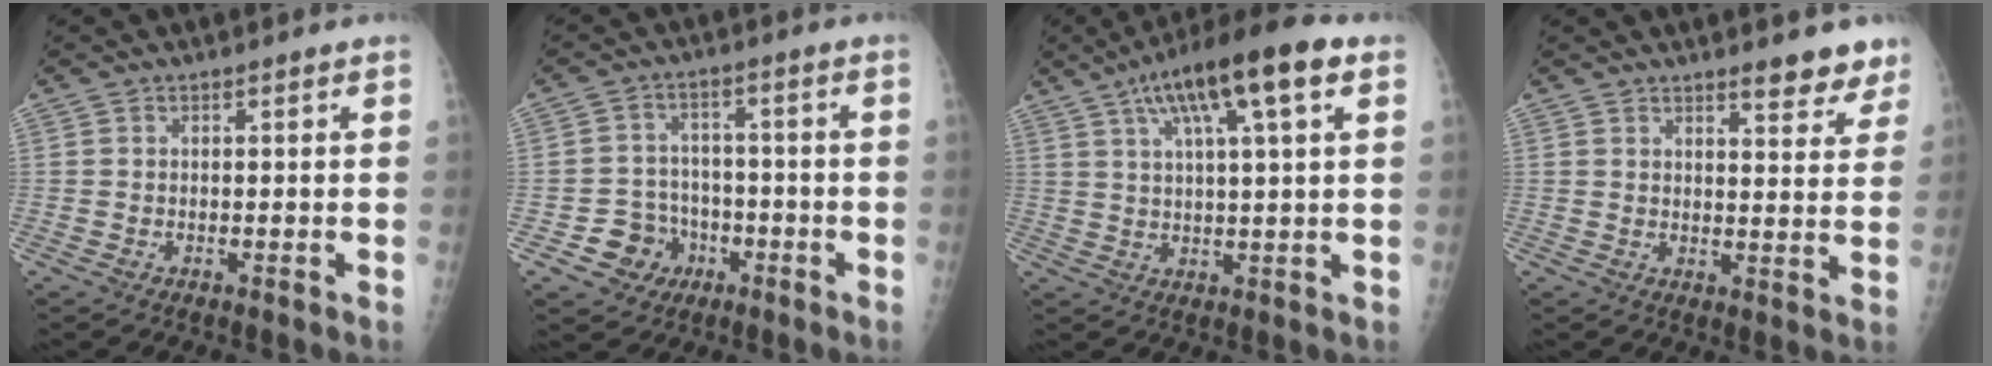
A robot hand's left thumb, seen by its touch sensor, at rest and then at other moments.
{"total": 7.4, "force": [-3.3, 6.5, 1.4], "torque": [0.012, 0.024, -0.047]}
{"total": 15.0, "force": [7.0, 3.2, 12.9], "torque": [-0.210, 0.009, 0.111]}
{"total": 6.7, "force": [5.4, 2.1, 3.5], "torque": [-0.016, -0.032, 0.063]}